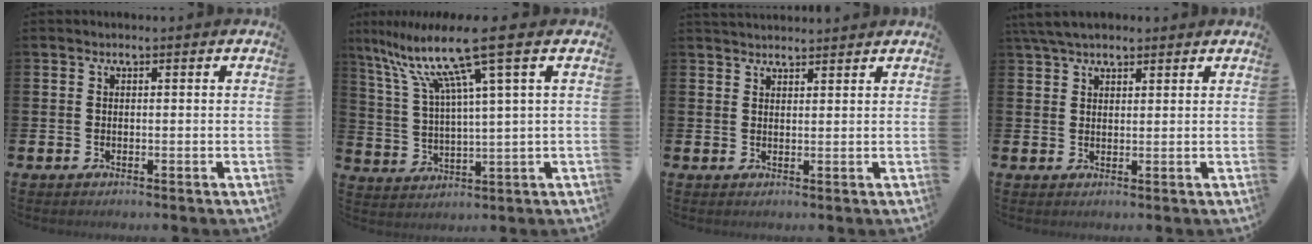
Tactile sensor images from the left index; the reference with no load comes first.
{"total": 12.9, "force": [7.6, 0.8, 10.4], "torque": [-0.235, -0.028, 0.118]}
{"total": 2.4, "force": [2.3, 0.5, 0.1], "torque": [0.003, -0.012, 0.041]}
{"total": 4.5, "force": [3.8, 1.5, 1.9], "torque": [-0.043, -0.004, 0.072]}